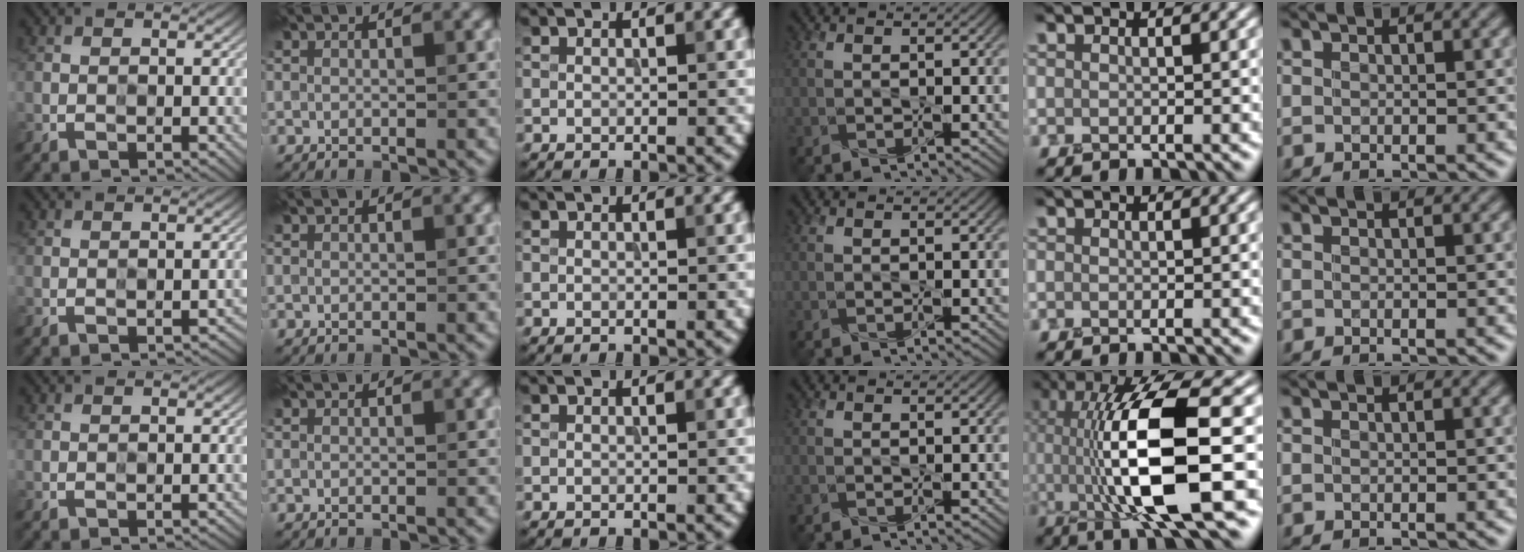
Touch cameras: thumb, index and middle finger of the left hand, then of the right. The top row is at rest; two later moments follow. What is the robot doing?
{"motion": "screw", "object": "flashlight"}